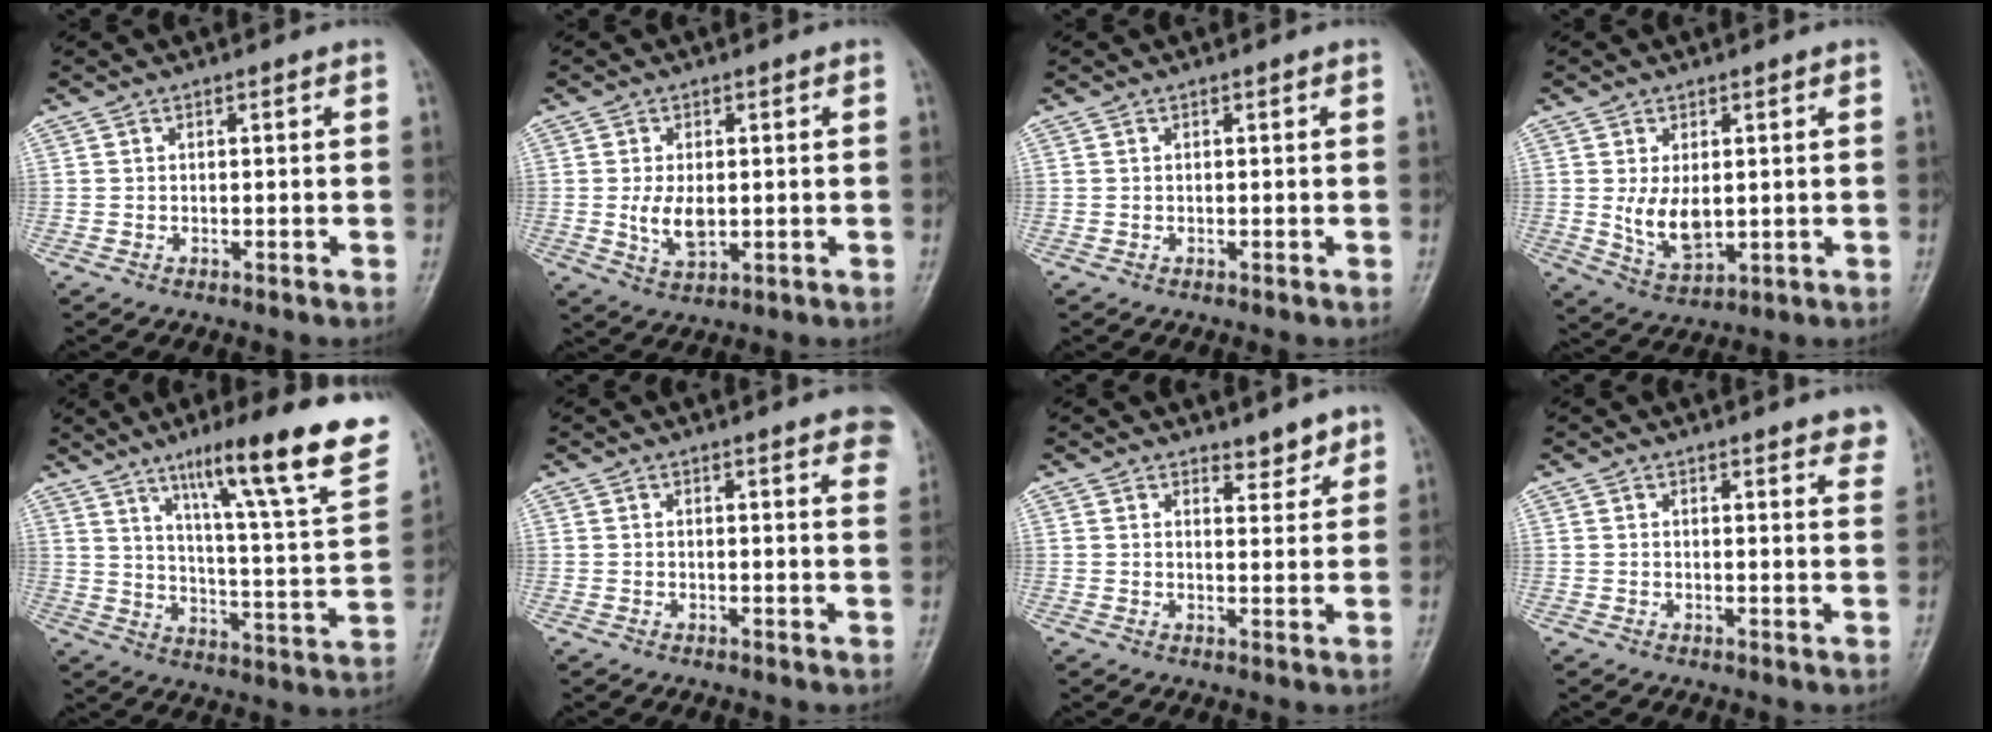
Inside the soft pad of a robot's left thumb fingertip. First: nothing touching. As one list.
[{"total": 5.4, "force": [-0.2, 3.0, 4.4], "torque": [-0.079, -0.010, 0.003]}, {"total": 0.0}, {"total": 7.0, "force": [0.4, 4.2, 5.6], "torque": [-0.089, -0.016, 0.022]}, {"total": 23.9, "force": [14.3, 3.1, 19.0], "torque": [-0.256, -0.051, 0.212]}, {"total": 7.7, "force": [5.3, 1.8, 5.3], "torque": [-0.042, -0.012, 0.050]}, {"total": 3.4, "force": [2.9, 1.5, 1.2], "torque": [0.004, -0.021, 0.042]}, {"total": 6.3, "force": [5.2, 1.6, 3.2], "torque": [-0.011, -0.019, 0.050]}]